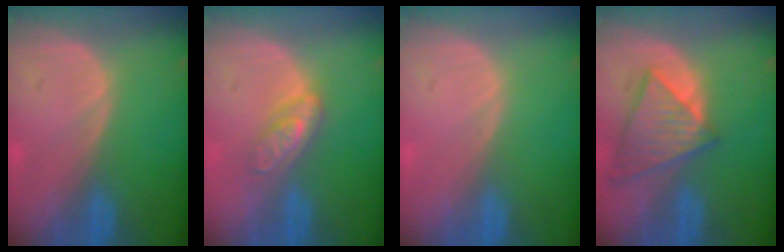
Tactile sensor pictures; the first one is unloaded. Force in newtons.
{"total": 4.5, "press": 4.2, "slide": 1.8}
{"total": 0.0}
{"total": 8.2, "press": 7.3, "slide": 3.8}